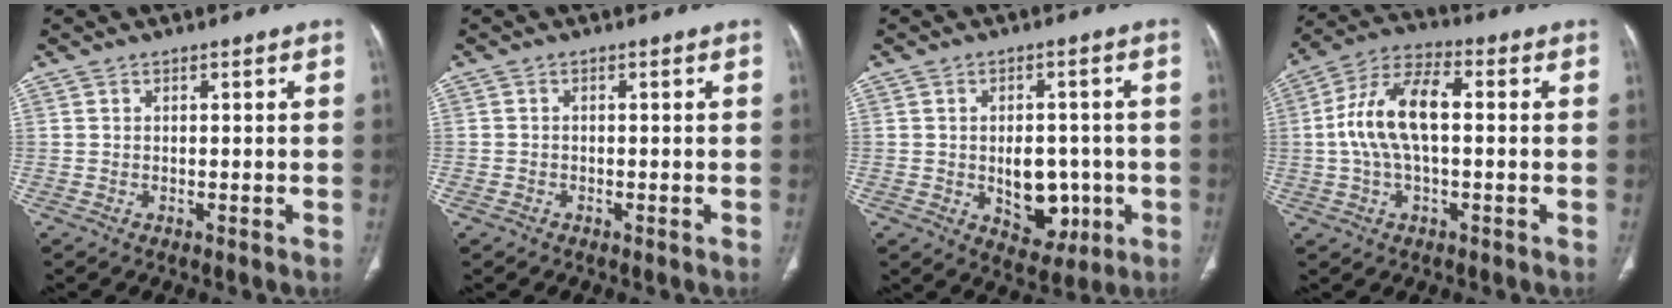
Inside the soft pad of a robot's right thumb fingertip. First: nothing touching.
{"total": 1.2, "force": [-0.7, 0.9, 0.3], "torque": [-0.010, 0.002, -0.014]}
{"total": 9.4, "force": [-1.6, 6.4, 6.6], "torque": [-0.053, 0.009, -0.006]}
{"total": 12.8, "force": [0.5, 6.4, 11.1], "torque": [-0.224, 0.035, 0.002]}